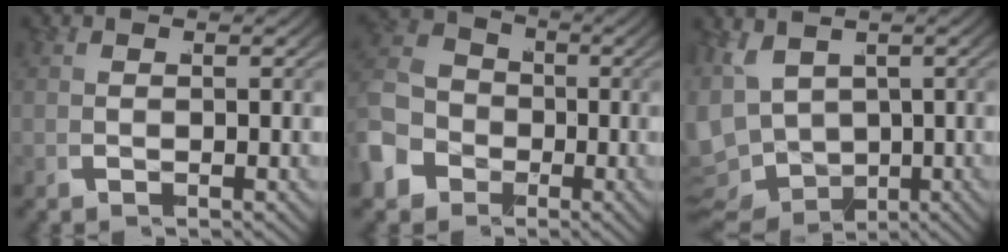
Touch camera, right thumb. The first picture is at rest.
{"total": 8.8, "force": [-2.4, 7.6, 3.7], "torque": [-0.089, -0.024, -0.047]}
{"total": 8.5, "force": [-1.3, 7.1, 4.5], "torque": [-0.118, -0.038, -0.010]}